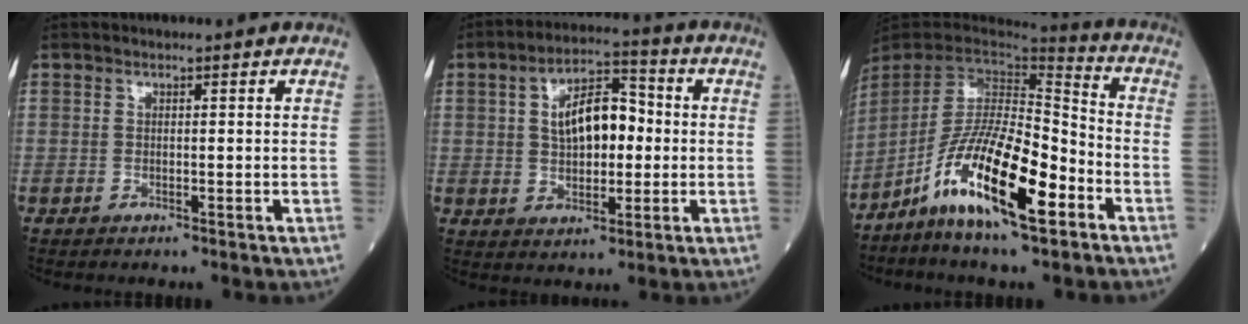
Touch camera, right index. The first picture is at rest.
{"total": 9.5, "force": [0.9, 4.6, 8.3], "torque": [-0.145, 0.022, 0.016]}
{"total": 15.9, "force": [-7.8, 3.0, 13.5], "torque": [-0.254, -0.010, -0.140]}